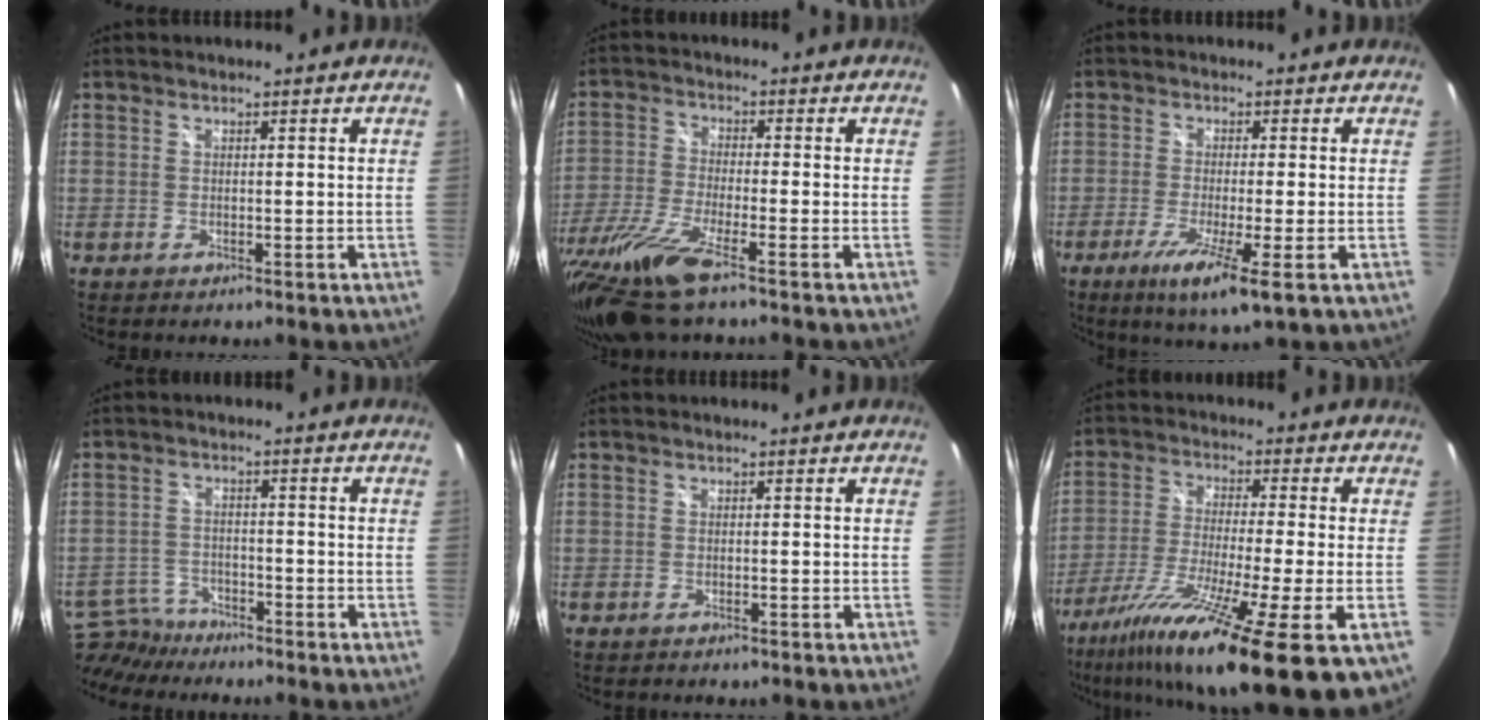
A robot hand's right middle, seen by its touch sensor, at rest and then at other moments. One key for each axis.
{"total": 12.9, "fx": -9.2, "fy": 1.2, "fz": 9.0, "tx": -0.205, "ty": -0.048, "tz": -0.175}
{"total": 8.1, "fx": -3.8, "fy": 0.1, "fz": 7.2, "tx": -0.147, "ty": -0.029, "tz": -0.068}
{"total": 7.7, "fx": -6.9, "fy": 2.9, "fz": 1.7, "tx": -0.053, "ty": 0.005, "tz": -0.127}
{"total": 1.4, "fx": -1.1, "fy": 0.6, "fz": 0.5, "tx": -0.012, "ty": -0.004, "tz": -0.015}
{"total": 20.9, "fx": -10.5, "fy": 2.0, "fz": 18.0, "tx": -0.327, "ty": -0.074, "tz": -0.182}